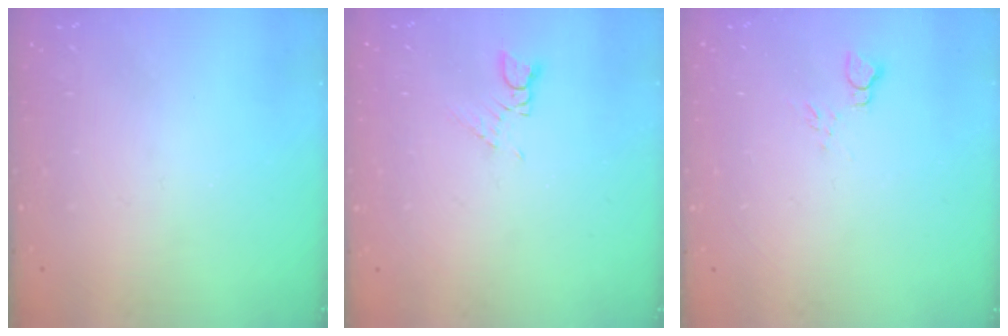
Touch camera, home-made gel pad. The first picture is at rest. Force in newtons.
{"total": 1.4, "press": 1.4, "slide": 0.2}
{"total": 5.4, "press": 5.4, "slide": 0.7}